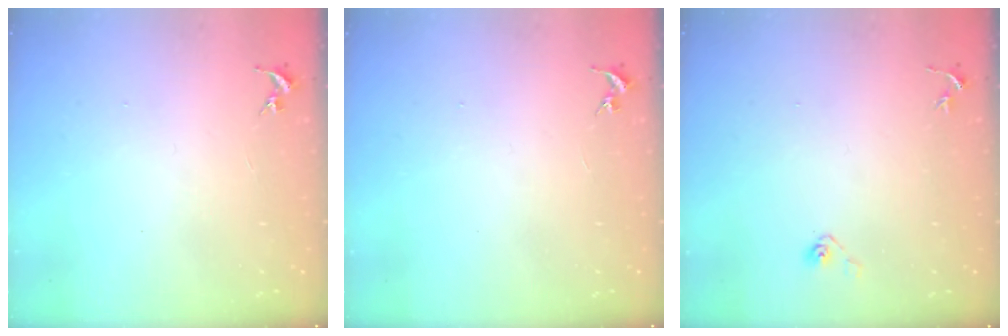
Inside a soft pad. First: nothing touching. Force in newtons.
{"total": 0.0}
{"total": 3.6, "press": 3.3, "slide": 1.4}